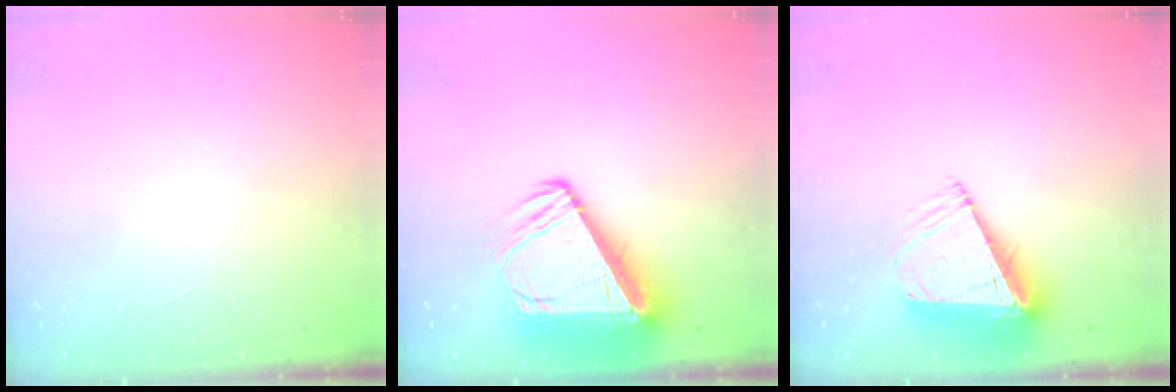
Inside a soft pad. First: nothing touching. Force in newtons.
{"total": 14.3, "press": 14.2, "slide": 1.5}
{"total": 10.4, "press": 10.4, "slide": 0.6}